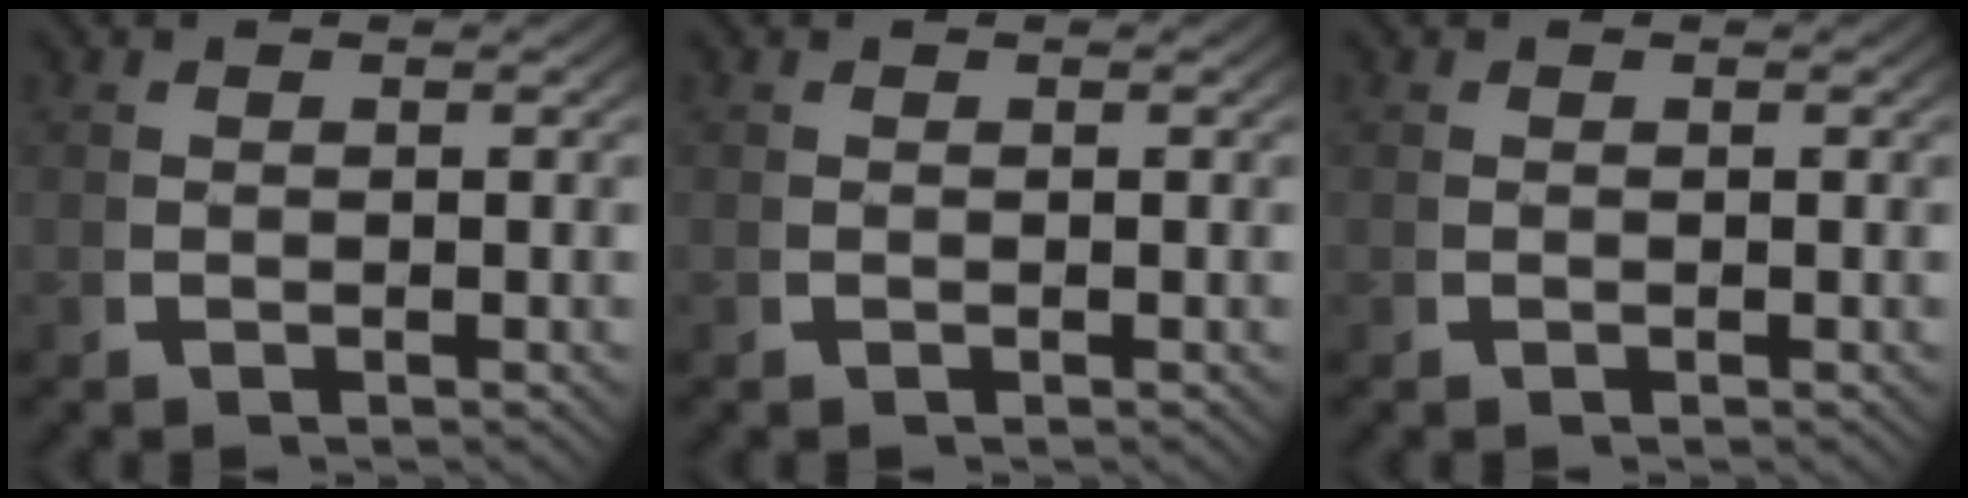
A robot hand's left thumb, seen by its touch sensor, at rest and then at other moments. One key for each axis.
{"total": 0.0}
{"total": 0.0}